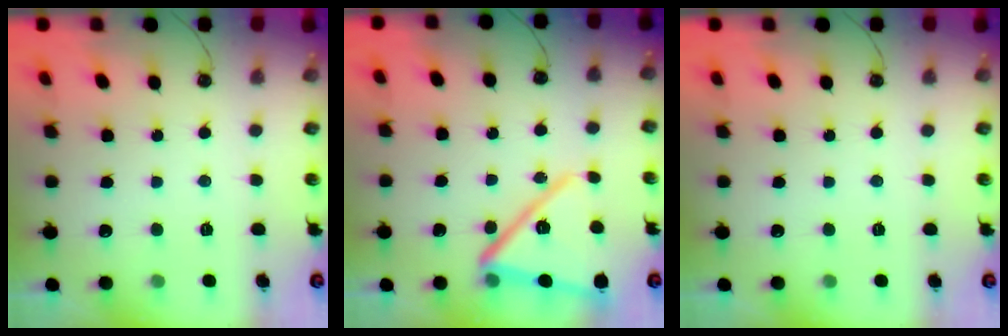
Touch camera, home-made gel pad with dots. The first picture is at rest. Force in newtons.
{"total": 17.4, "press": 17.4, "slide": 1.3}
{"total": 0.0}